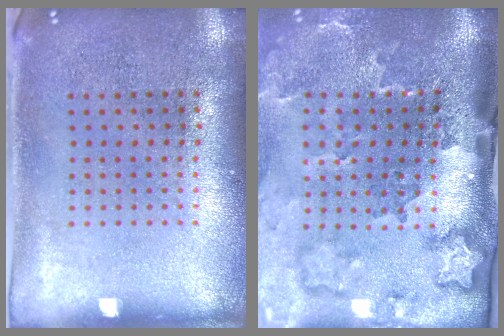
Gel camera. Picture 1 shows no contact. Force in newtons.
{"total": 3.5, "press": 2.4, "slide": 2.6}